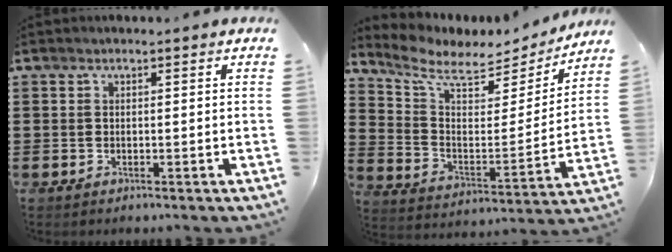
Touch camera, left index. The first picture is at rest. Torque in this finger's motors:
{"motor_torque": [1.68, -0.45, 0.38, 0.07]}